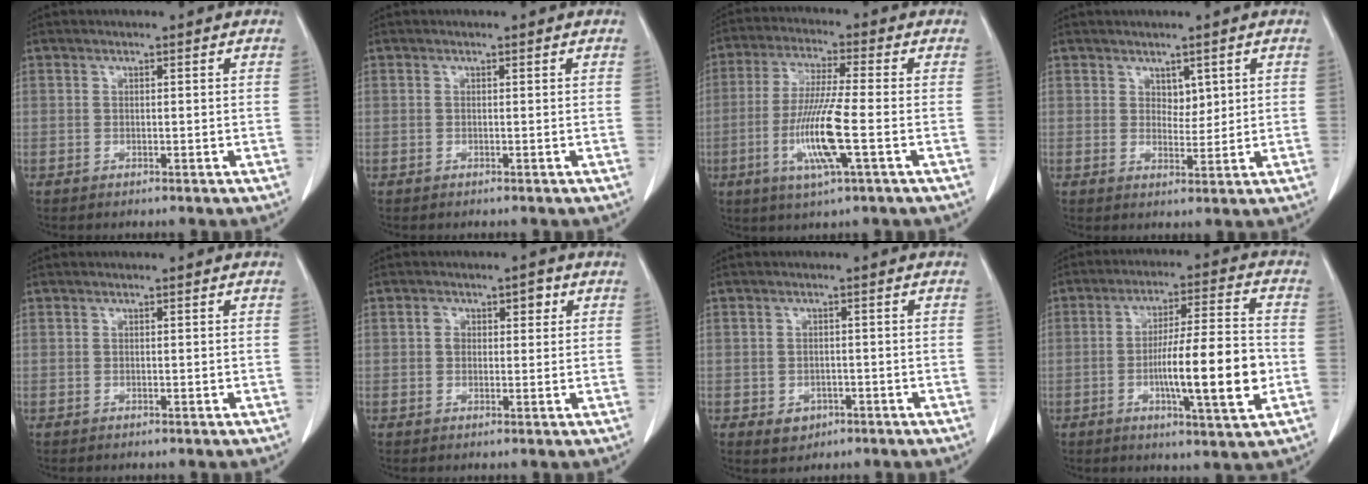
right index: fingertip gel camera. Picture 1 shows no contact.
{"total": 0.0}
{"total": 11.0, "force": [-2.9, 0.1, 10.6], "torque": [-0.216, -0.015, -0.061]}
{"total": 2.5, "force": [1.2, 1.5, 1.6], "torque": [-0.018, -0.003, 0.023]}
{"total": 0.0}
{"total": 3.5, "force": [1.1, 2.3, 2.4], "torque": [-0.037, 0.016, 0.017]}
{"total": 2.9, "force": [-1.2, 2.3, 1.1], "torque": [-0.013, 0.004, -0.004]}
{"total": 13.9, "force": [-2.9, 1.1, 13.6], "torque": [-0.220, -0.001, -0.047]}